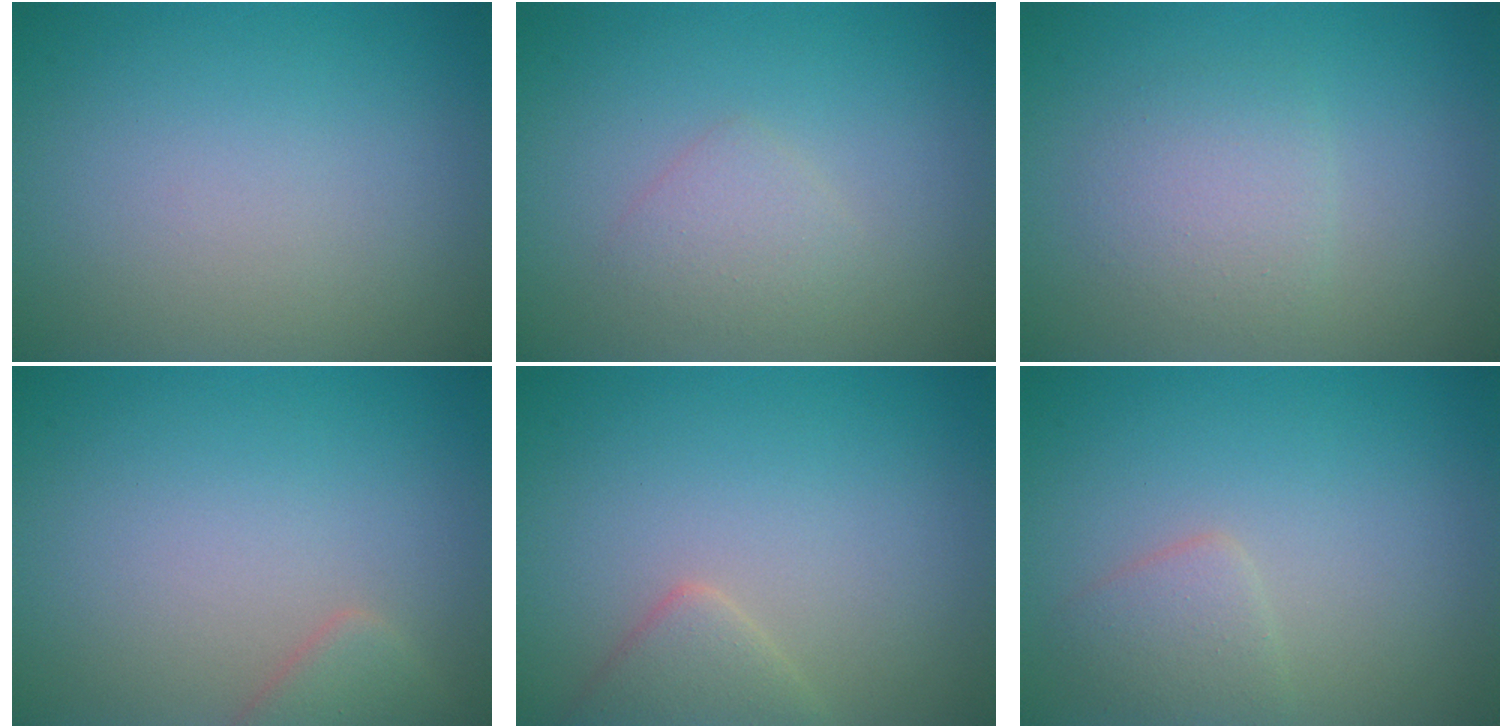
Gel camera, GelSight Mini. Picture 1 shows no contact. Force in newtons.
{"total": 1.6, "press": 1.6, "slide": 0.1}
{"total": 2.3, "press": 2.3, "slide": 0.1}
{"total": 2.0, "press": 2.0, "slide": 0.2}
{"total": 2.3, "press": 2.3, "slide": 0.1}
{"total": 1.9, "press": 1.9, "slide": 0.0}